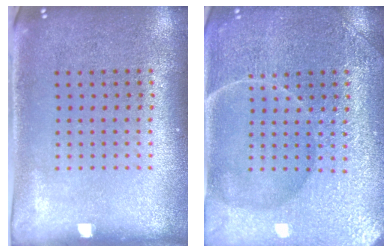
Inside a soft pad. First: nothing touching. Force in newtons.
{"total": 4.4, "press": 4.4, "slide": 0.4}